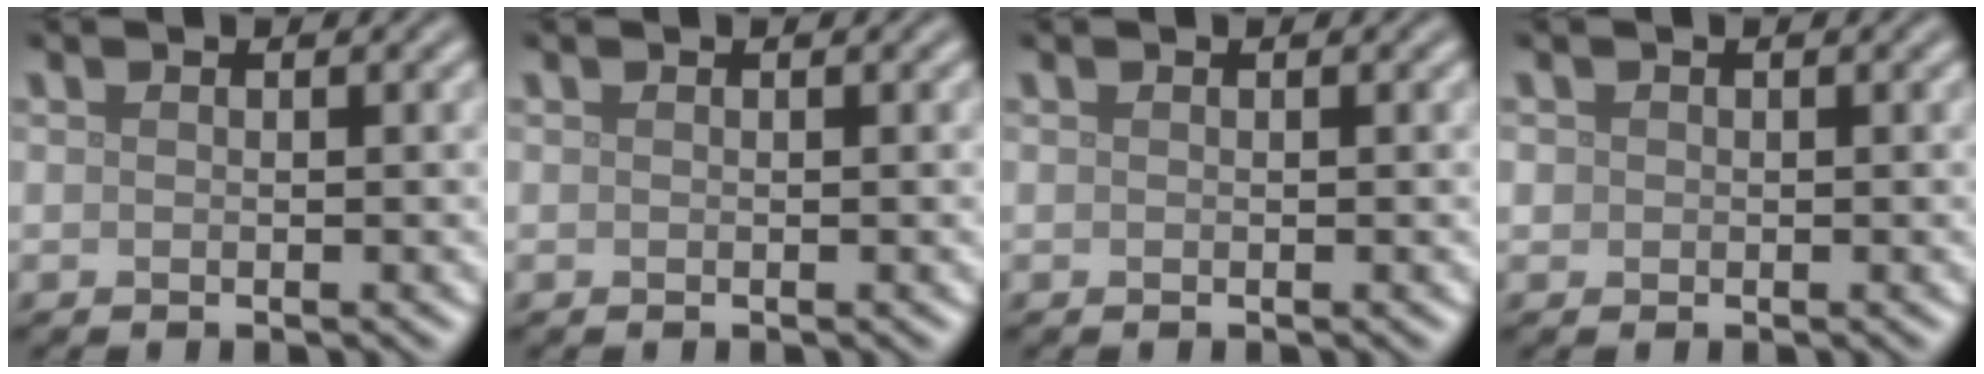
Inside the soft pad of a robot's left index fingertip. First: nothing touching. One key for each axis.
{"total": 0.0}
{"total": 0.0}
{"total": 0.7, "fx": 0.1, "fy": 0.7, "fz": 0.1, "tx": 0.004, "ty": 0.000, "tz": -0.001}